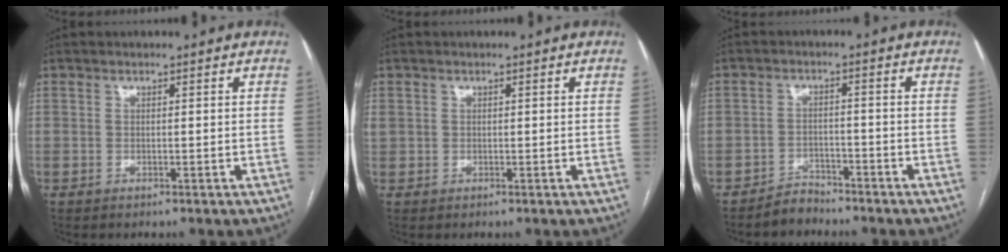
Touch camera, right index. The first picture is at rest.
{"total": 1.9, "force": [0.5, 1.6, 0.8], "torque": [-0.033, 0.019, 0.017]}
{"total": 3.1, "force": [-2.9, 1.1, -0.2], "torque": [0.006, 0.000, -0.050]}